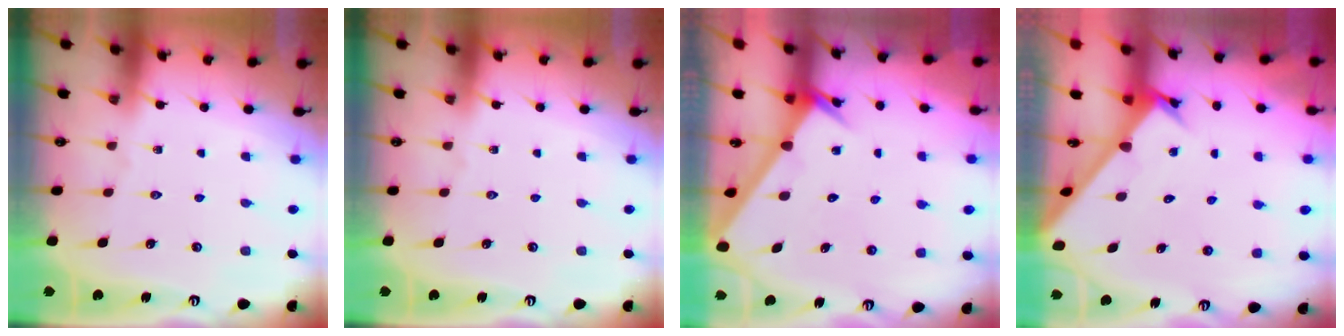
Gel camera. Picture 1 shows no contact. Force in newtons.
{"total": 0.0}
{"total": 2.5, "press": 2.5, "slide": 0.1}
{"total": 2.6, "press": 2.6, "slide": 0.2}